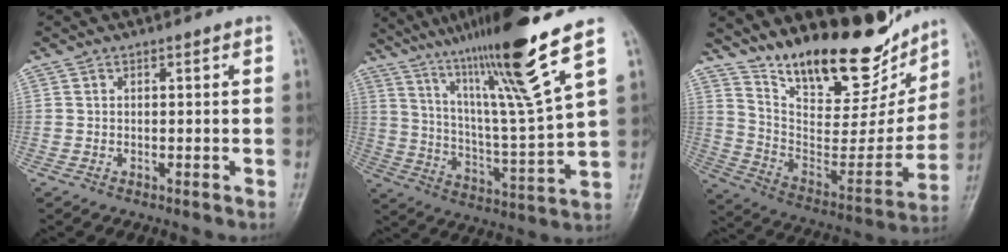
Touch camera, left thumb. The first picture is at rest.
{"total": 20.5, "force": [13.6, 0.2, 15.3], "torque": [-0.246, -0.064, 0.237]}
{"total": 25.0, "force": [19.5, 8.8, 12.8], "torque": [-0.164, -0.104, 0.311]}